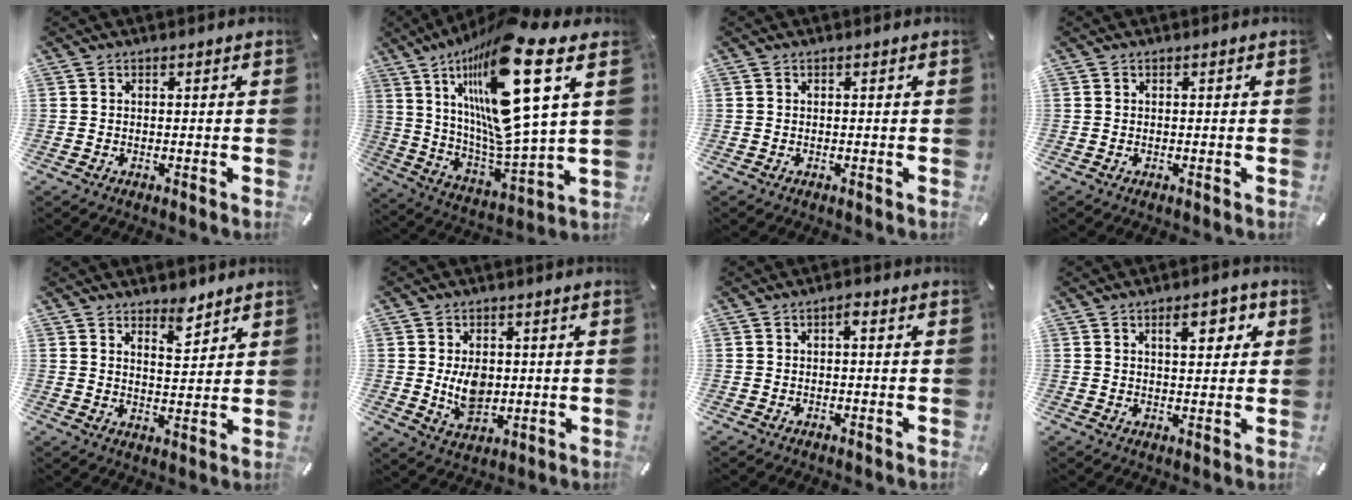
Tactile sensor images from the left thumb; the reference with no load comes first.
{"total": 23.9, "force": [11.8, 5.3, 20.2], "torque": [-0.380, -0.095, 0.177]}
{"total": 0.0}
{"total": 0.0}
{"total": 5.4, "force": [4.8, 2.0, 1.4], "torque": [0.000, -0.039, 0.082]}
{"total": 7.5, "force": [0.6, 5.6, 5.0], "torque": [-0.069, -0.010, 0.007]}
{"total": 1.5, "force": [0.0, 0.5, 1.5], "torque": [-0.030, 0.004, -0.001]}
{"total": 6.5, "force": [2.7, 3.0, 5.1], "torque": [-0.067, -0.007, 0.038]}